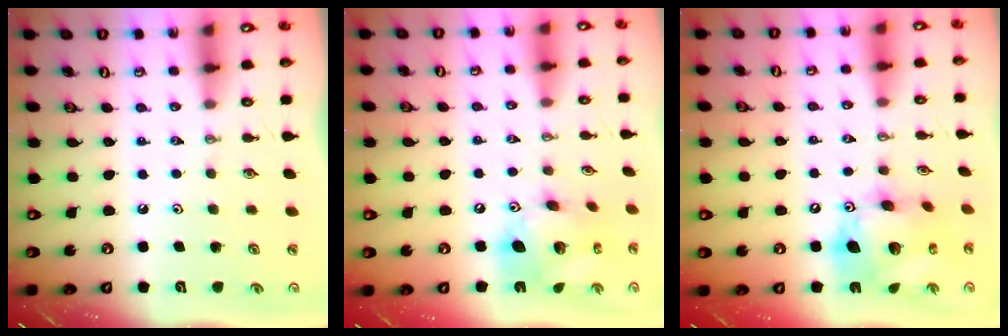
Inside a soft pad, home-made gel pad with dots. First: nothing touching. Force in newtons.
{"total": 15.6, "press": 15.5, "slide": 1.6}
{"total": 16.8, "press": 16.7, "slide": 1.8}